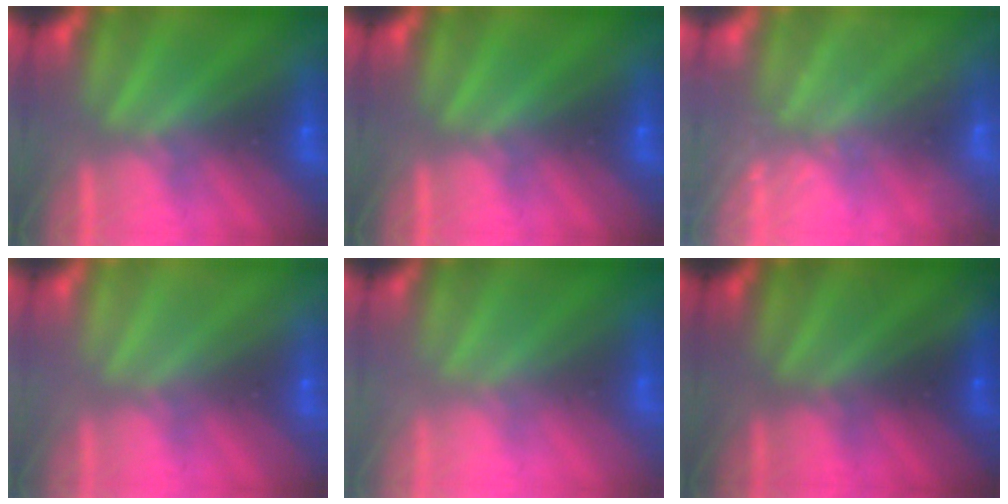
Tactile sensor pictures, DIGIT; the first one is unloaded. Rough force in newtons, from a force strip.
{"total": 0.0}
{"total": 2.5}
{"total": 2.9}
{"total": 2.9}
{"total": 1.7}